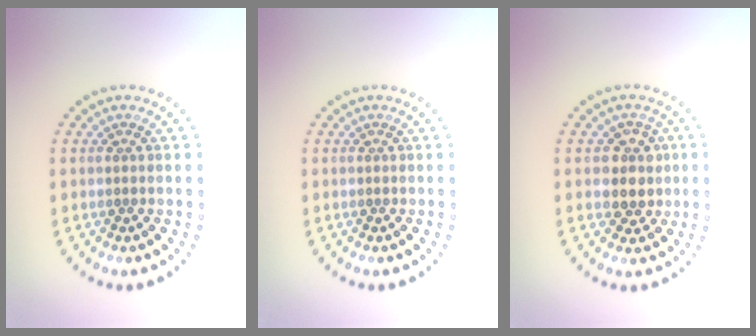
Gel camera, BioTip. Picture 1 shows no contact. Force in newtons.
{"total": 0.0}
{"total": 2.8, "press": 2.6, "slide": 1.2}